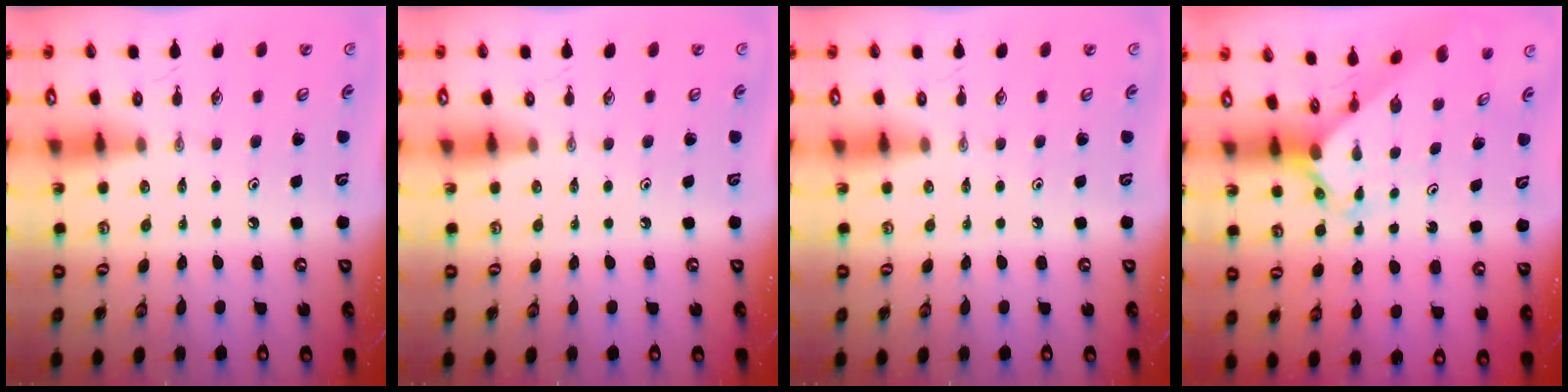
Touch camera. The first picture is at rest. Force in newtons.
{"total": 0.0}
{"total": 0.0}
{"total": 2.5, "press": 2.5, "slide": 0.3}